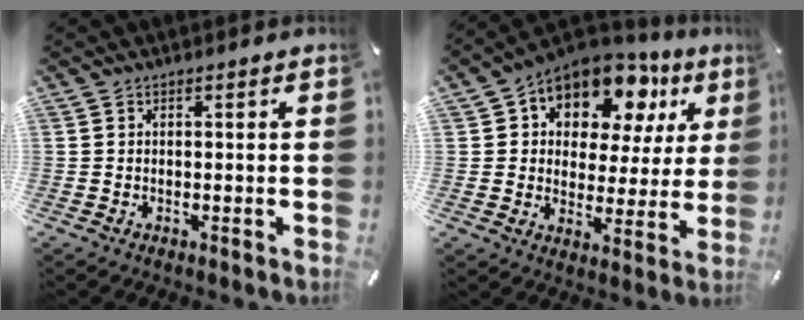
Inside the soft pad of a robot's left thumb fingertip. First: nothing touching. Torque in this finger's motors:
{"motor_torque": [2.32, 2.31, 2.05, -0.72, 0.12]}